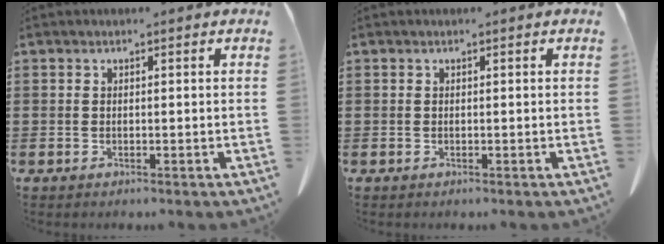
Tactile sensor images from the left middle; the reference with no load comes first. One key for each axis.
{"total": 0.0}